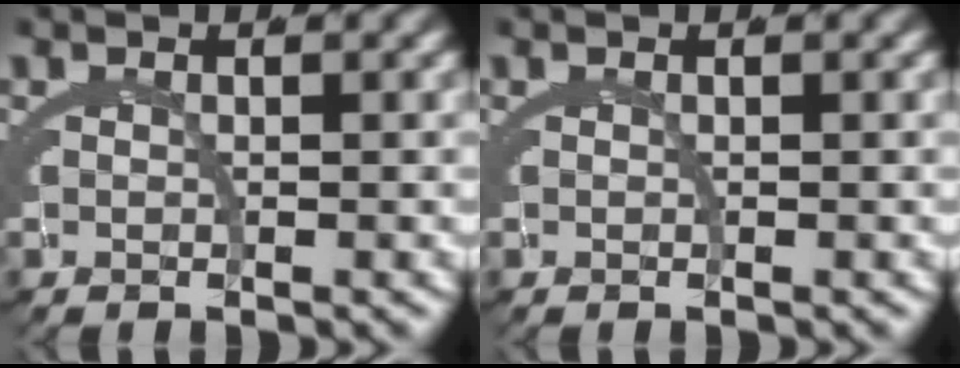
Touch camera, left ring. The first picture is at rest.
{"total": 0.0}